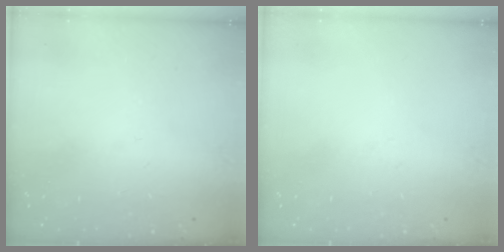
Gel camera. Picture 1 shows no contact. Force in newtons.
{"total": 0.0}